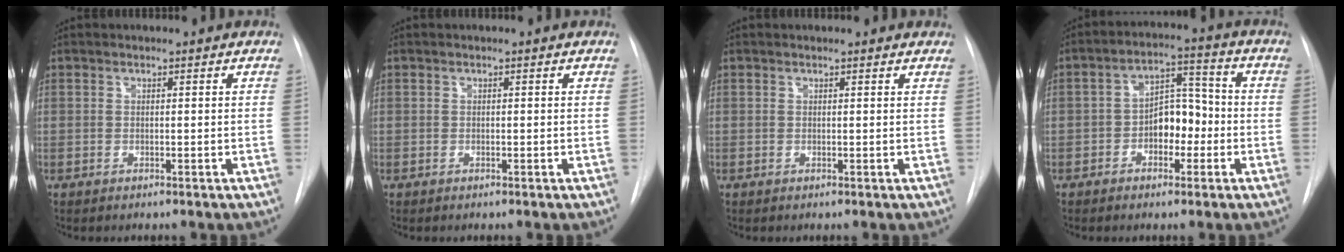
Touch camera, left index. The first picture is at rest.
{"total": 0.0}
{"total": 2.0, "force": [1.7, 0.7, 0.7], "torque": [-0.011, 0.011, 0.007]}
{"total": 7.1, "force": [-2.8, 4.0, 5.2], "torque": [-0.080, 0.021, -0.047]}